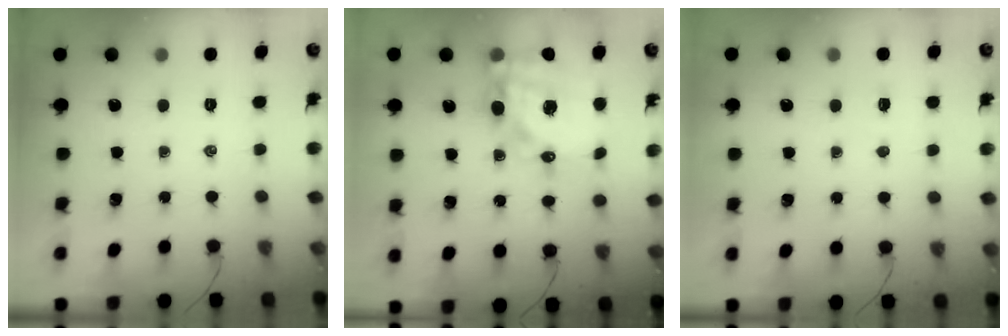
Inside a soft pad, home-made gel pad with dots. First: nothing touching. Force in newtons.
{"total": 17.9, "press": 17.4, "slide": 4.3}
{"total": 1.2, "press": 1.1, "slide": 0.5}